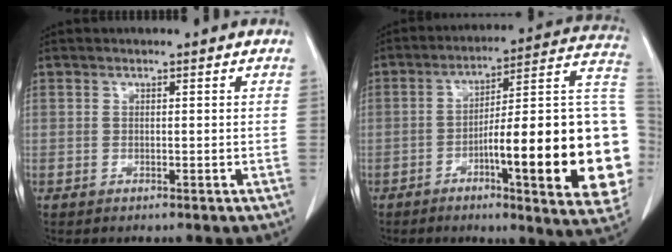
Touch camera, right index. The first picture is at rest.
{"total": 26.8, "force": [-5.3, 3.4, 26.0], "torque": [-0.261, 0.016, -0.074]}